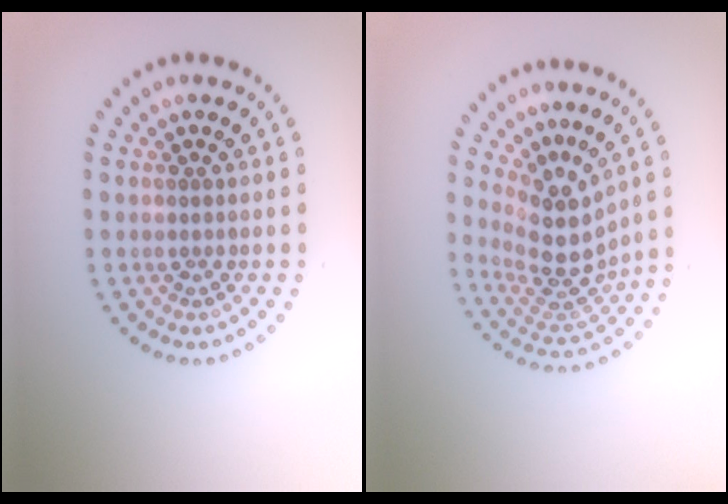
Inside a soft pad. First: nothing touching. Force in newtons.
{"total": 4.4, "press": 3.4, "slide": 2.8}